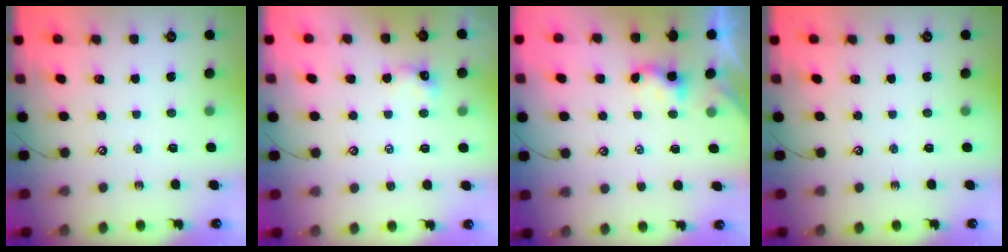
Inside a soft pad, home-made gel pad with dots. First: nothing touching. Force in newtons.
{"total": 1.8, "press": 1.7, "slide": 0.5}
{"total": 2.4, "press": 2.4, "slide": 0.1}
{"total": 0.0}